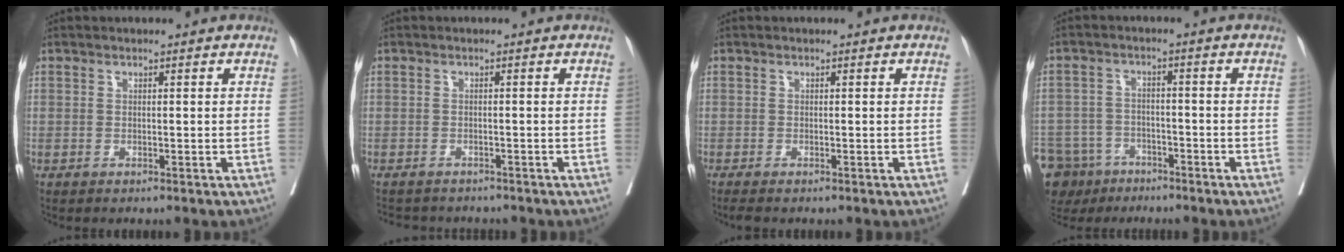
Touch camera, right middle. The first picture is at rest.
{"total": 4.9, "force": [-4.4, 2.1, 0.4], "torque": [-0.001, -0.004, -0.060]}
{"total": 2.1, "force": [-1.8, -0.1, 1.1], "torque": [-0.015, -0.005, -0.024]}
{"total": 10.7, "force": [-7.6, 7.1, 2.5], "torque": [-0.064, 0.001, -0.122]}